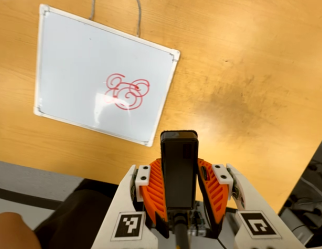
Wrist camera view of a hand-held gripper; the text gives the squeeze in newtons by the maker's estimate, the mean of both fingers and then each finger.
{"total": 4.1, "left": 3.0, "right": 5.2}